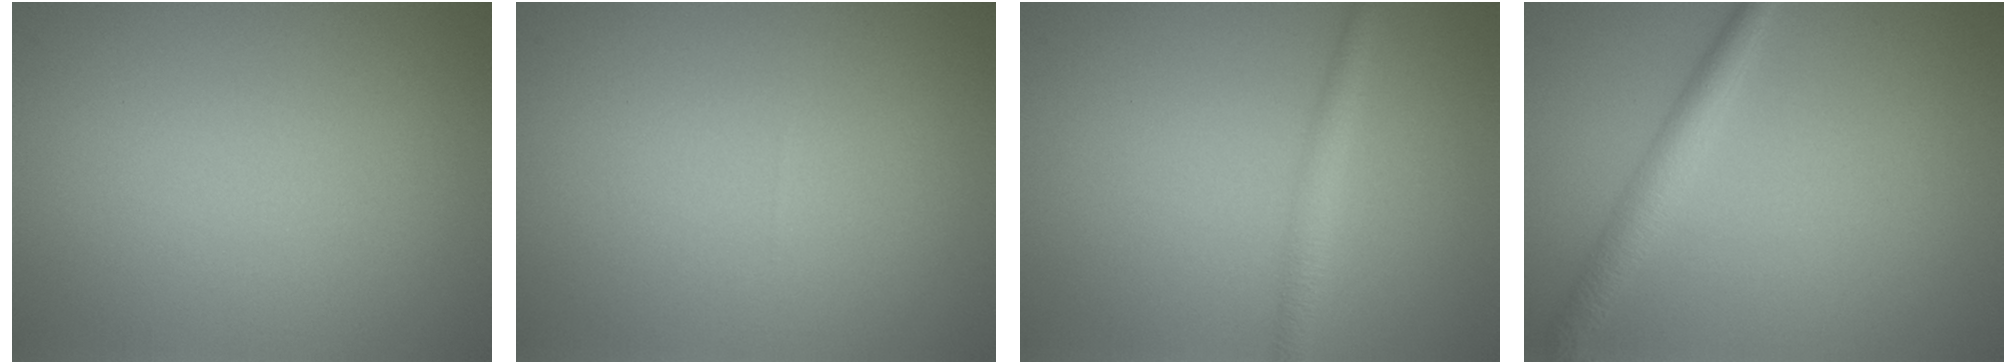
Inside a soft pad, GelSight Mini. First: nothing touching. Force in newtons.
{"total": 0.0}
{"total": 1.7, "press": 1.7, "slide": 0.0}
{"total": 2.5, "press": 2.5, "slide": 0.1}